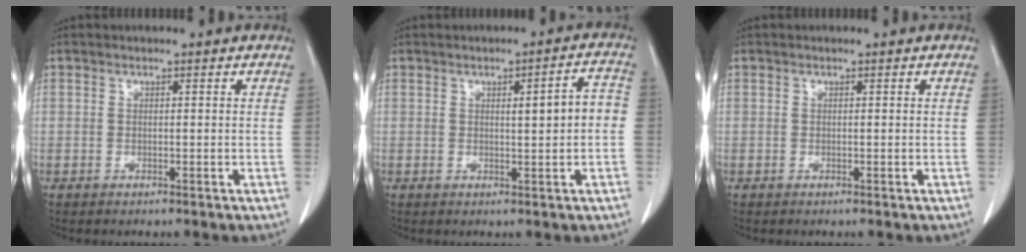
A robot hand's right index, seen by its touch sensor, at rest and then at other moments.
{"total": 4.6, "force": [0.0, 0.8, 4.5], "torque": [-0.062, 0.015, 0.001]}
{"total": 0.0}